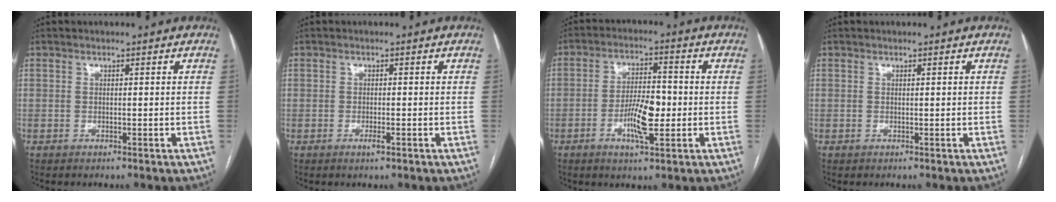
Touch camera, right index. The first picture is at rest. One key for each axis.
{"total": 1.1, "fx": -0.5, "fy": 0.3, "fz": 0.9, "tx": -0.014, "ty": 0.000, "tz": -0.007}
{"total": 7.6, "fx": -1.8, "fy": 2.1, "fz": 7.1, "tx": -0.132, "ty": 0.005, "tz": -0.032}
{"total": 0.0}